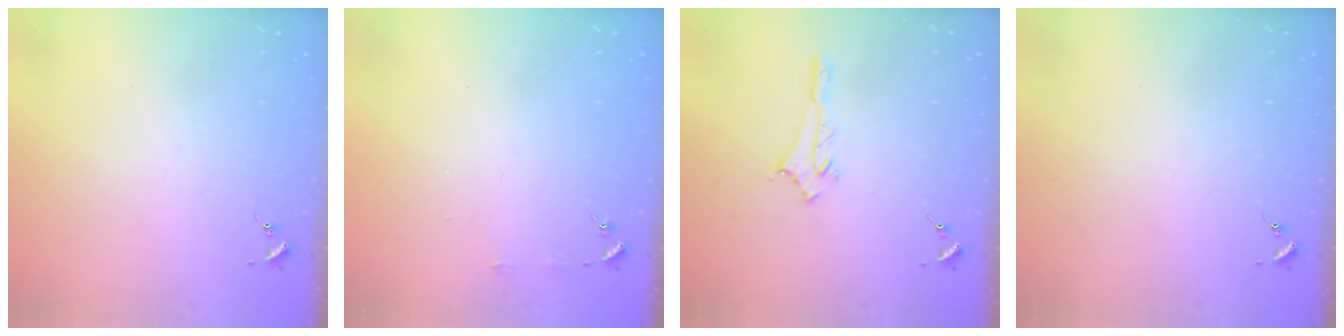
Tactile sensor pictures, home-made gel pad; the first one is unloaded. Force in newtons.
{"total": 3.0, "press": 3.0, "slide": 0.3}
{"total": 2.9, "press": 2.9, "slide": 0.2}
{"total": 0.0}